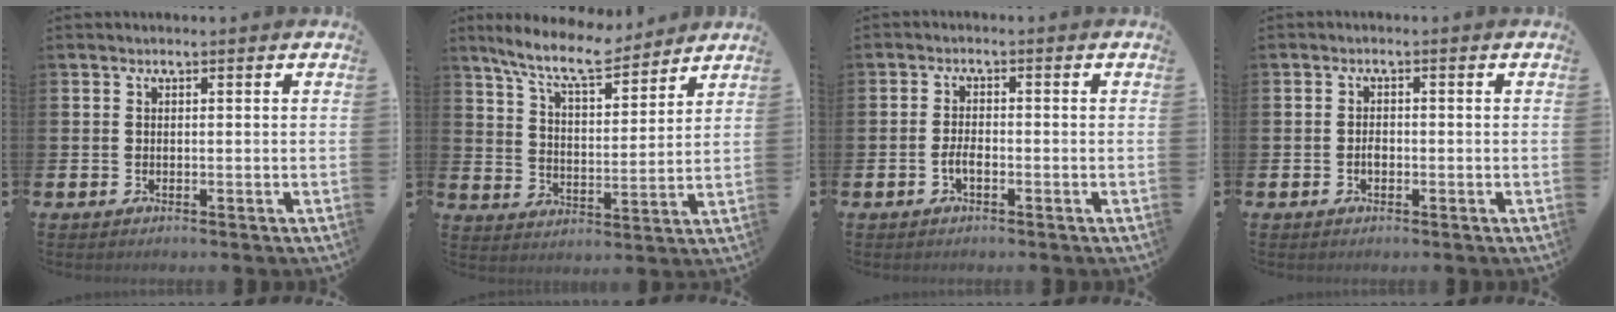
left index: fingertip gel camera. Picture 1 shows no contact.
{"total": 9.4, "force": [8.4, 1.9, 3.9], "torque": [-0.099, -0.040, 0.150]}
{"total": 2.0, "force": [-0.8, 0.8, 1.6], "torque": [-0.030, 0.001, -0.015]}
{"total": 1.3, "force": [-0.4, 0.8, 0.9], "torque": [-0.014, 0.001, -0.009]}